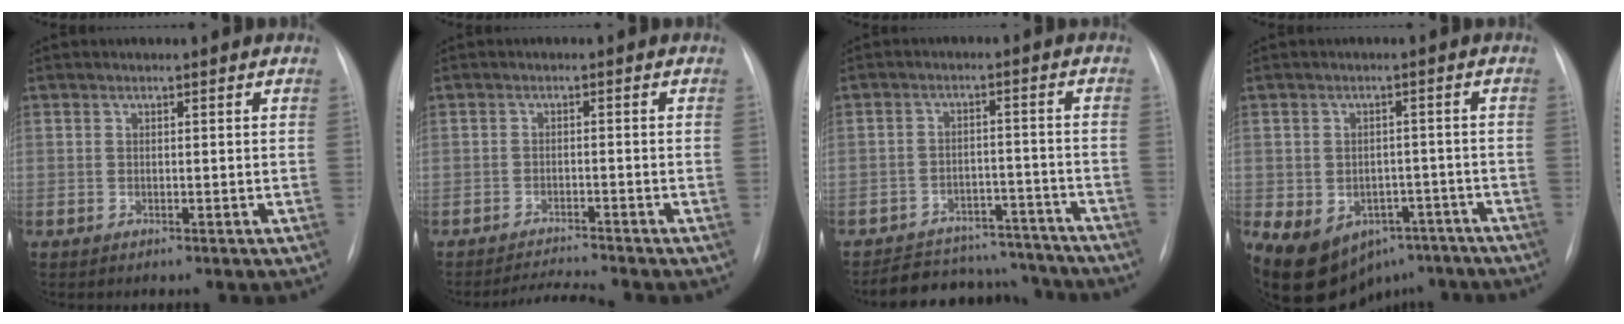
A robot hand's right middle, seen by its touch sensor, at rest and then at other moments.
{"total": 3.2, "force": [-2.9, -1.4, -0.1], "torque": [-0.008, -0.015, -0.049]}
{"total": 13.1, "force": [-12.1, 4.6, 1.6], "torque": [-0.012, 0.027, -0.157]}
{"total": 14.3, "force": [-8.4, 9.8, 6.2], "torque": [-0.119, 0.013, -0.110]}